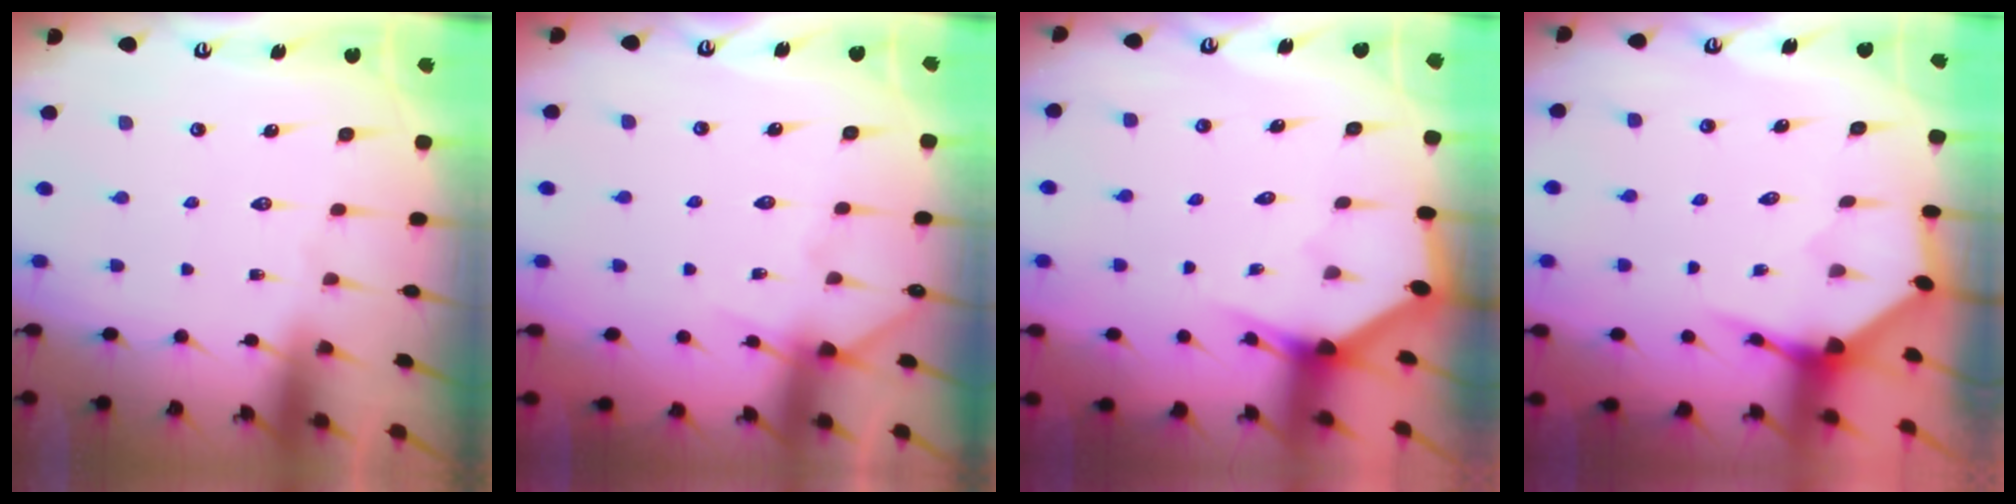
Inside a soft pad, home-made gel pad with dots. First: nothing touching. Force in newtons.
{"total": 5.3, "press": 5.2, "slide": 0.4}
{"total": 2.6, "press": 2.6, "slide": 0.1}
{"total": 3.8, "press": 3.8, "slide": 0.1}